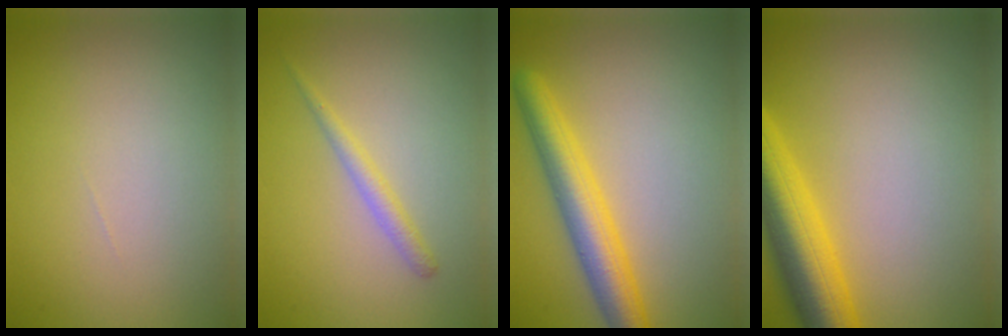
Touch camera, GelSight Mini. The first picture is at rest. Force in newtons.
{"total": 1.5, "press": 1.5, "slide": 0.1}
{"total": 5.3, "press": 5.3, "slide": 0.1}
{"total": 7.2, "press": 7.2, "slide": 0.4}